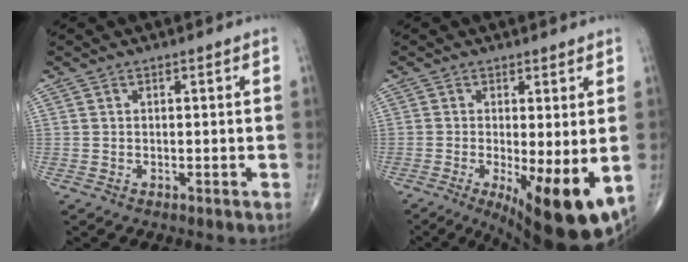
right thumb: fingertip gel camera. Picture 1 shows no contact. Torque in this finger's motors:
{"motor_torque": [2.14, 2.01, 0.89, -0.56, 0.45]}